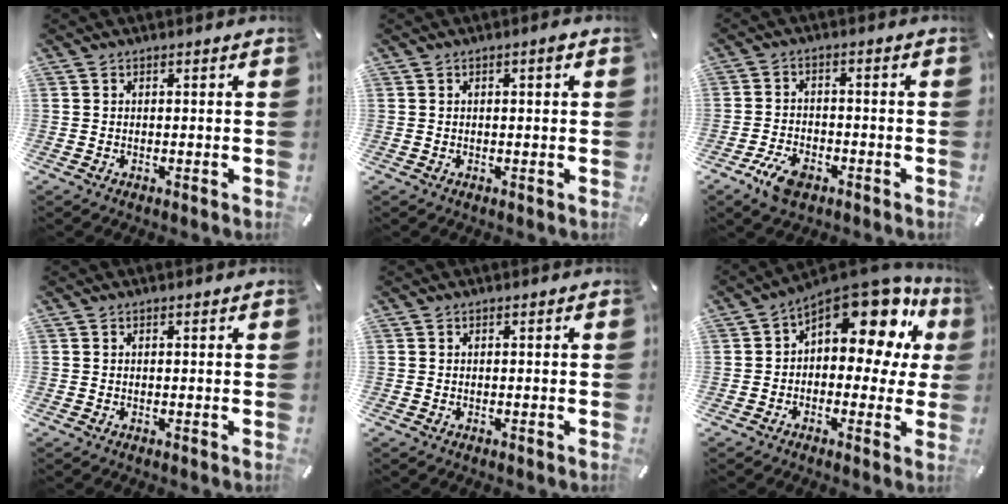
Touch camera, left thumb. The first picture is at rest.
{"total": 1.5, "force": [0.4, 0.4, 1.4], "torque": [-0.021, 0.001, 0.003]}
{"total": 6.4, "force": [-3.8, 3.6, 3.7], "torque": [-0.081, 0.018, -0.072]}
{"total": 0.0}
{"total": 0.0}
{"total": 15.0, "force": [8.7, 7.5, 9.7], "torque": [-0.139, -0.072, 0.147]}